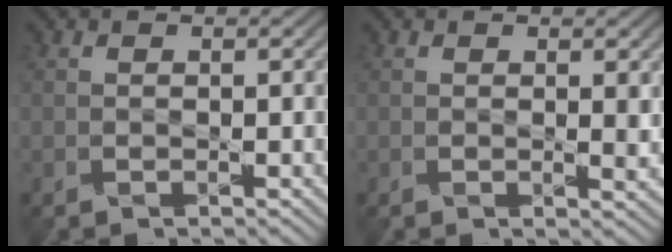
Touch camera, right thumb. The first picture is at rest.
{"total": 1.5, "force": [0.5, 0.5, 1.4], "torque": [-0.022, -0.001, 0.008]}